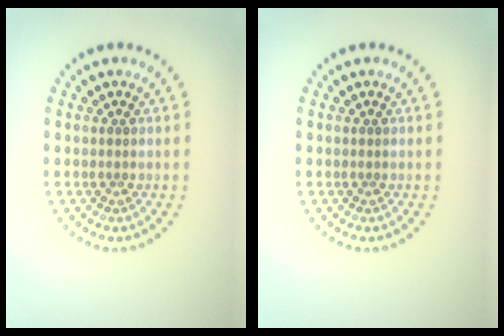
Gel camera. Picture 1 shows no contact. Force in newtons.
{"total": 0.0}